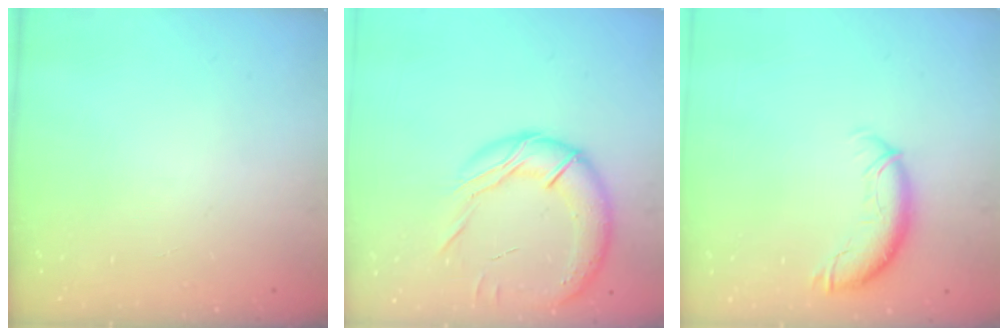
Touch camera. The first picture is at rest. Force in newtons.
{"total": 17.8, "press": 17.6, "slide": 2.9}
{"total": 9.9, "press": 9.9, "slide": 1.3}